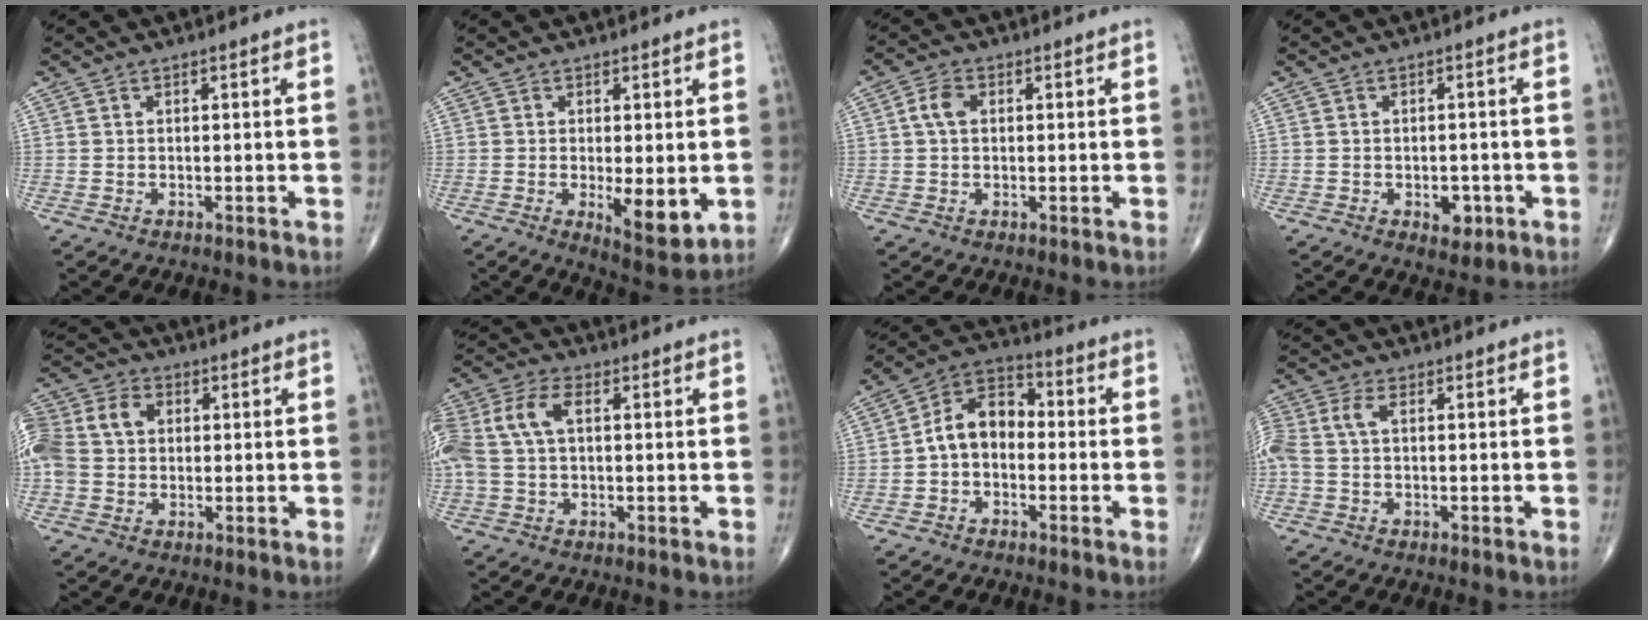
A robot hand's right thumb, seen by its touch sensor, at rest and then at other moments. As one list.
[{"total": 7.5, "force": [-1.1, 2.6, 6.9], "torque": [-0.098, -0.022, -0.009]}, {"total": 3.6, "force": [0.6, 2.4, 2.6], "torque": [-0.052, 0.008, 0.007]}, {"total": 3.8, "force": [-1.3, 2.4, 2.6], "torque": [-0.015, 0.005, -0.010]}, {"total": 14.4, "force": [2.2, 11.0, 9.0], "torque": [-0.202, 0.037, 0.037]}, {"total": 11.8, "force": [1.8, 7.0, 9.3], "torque": [-0.230, 0.034, 0.035]}, {"total": 9.0, "force": [-1.2, 6.3, 6.3], "torque": [-0.086, 0.035, -0.041]}, {"total": 6.9, "force": [0.5, 3.8, 5.7], "torque": [-0.160, 0.020, 0.008]}]